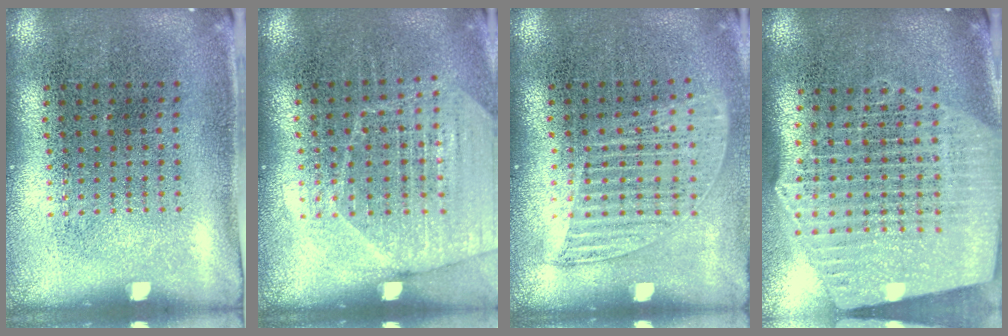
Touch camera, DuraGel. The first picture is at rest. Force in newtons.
{"total": 1.6, "press": 1.5, "slide": 0.3}
{"total": 1.2, "press": 1.1, "slide": 0.5}
{"total": 2.8, "press": 2.4, "slide": 1.4}